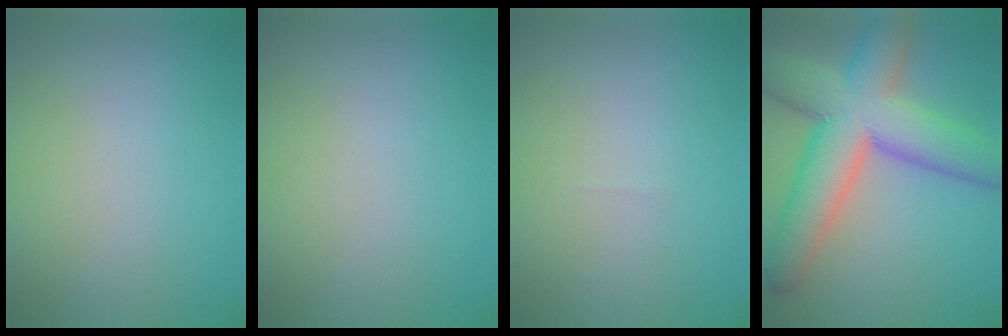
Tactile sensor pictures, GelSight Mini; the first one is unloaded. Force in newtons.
{"total": 0.0}
{"total": 0.0}
{"total": 11.9, "press": 11.9, "slide": 0.4}